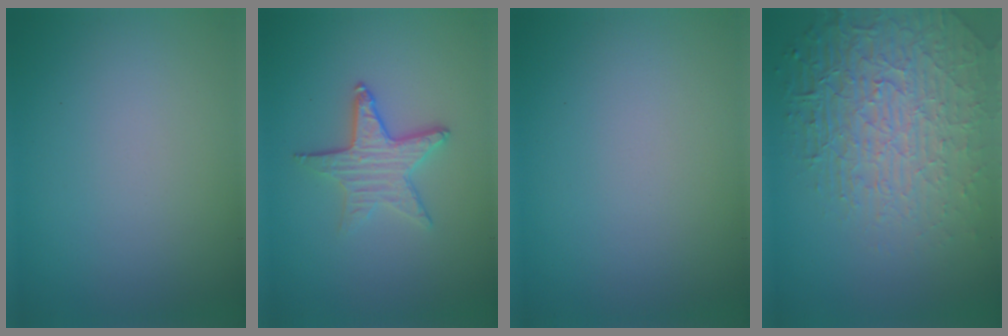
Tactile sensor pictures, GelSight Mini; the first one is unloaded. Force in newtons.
{"total": 3.6, "press": 2.9, "slide": 2.2}
{"total": 0.0}
{"total": 8.1, "press": 5.6, "slide": 5.8}